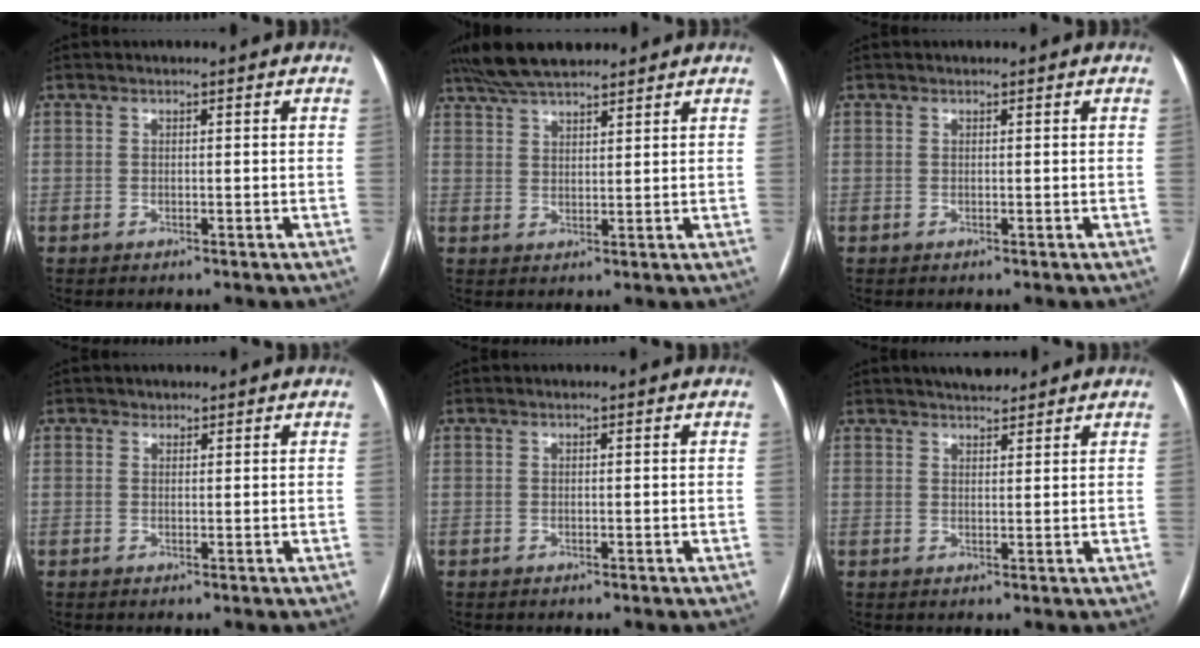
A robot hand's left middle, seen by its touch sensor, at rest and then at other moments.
{"total": 9.8, "force": [8.5, 2.2, 4.3], "torque": [-0.079, 0.033, 0.149]}
{"total": 0.0}
{"total": 0.8, "force": [0.6, 0.4, -0.1], "torque": [0.000, -0.006, 0.008]}
{"total": 0.0}
{"total": 4.6, "force": [4.2, 1.1, 1.6], "torque": [-0.026, 0.015, 0.065]}